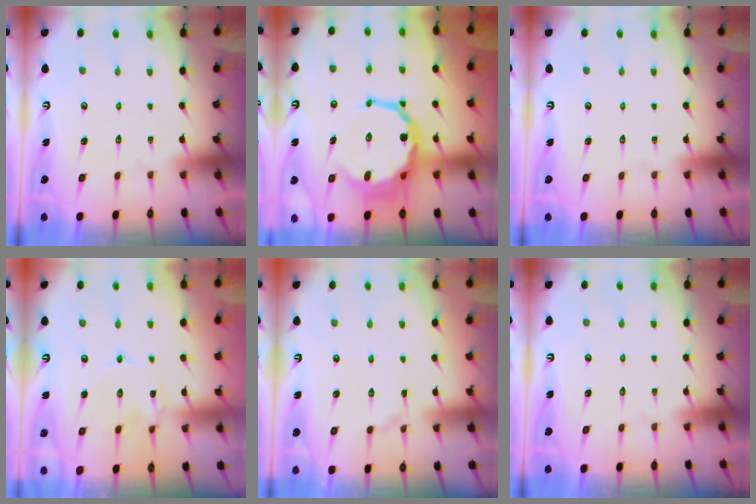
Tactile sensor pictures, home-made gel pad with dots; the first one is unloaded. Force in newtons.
{"total": 12.9, "press": 12.5, "slide": 3.1}
{"total": 0.0}
{"total": 1.5, "press": 1.5, "slide": 0.1}
{"total": 3.0, "press": 2.9, "slide": 0.3}
{"total": 0.0}